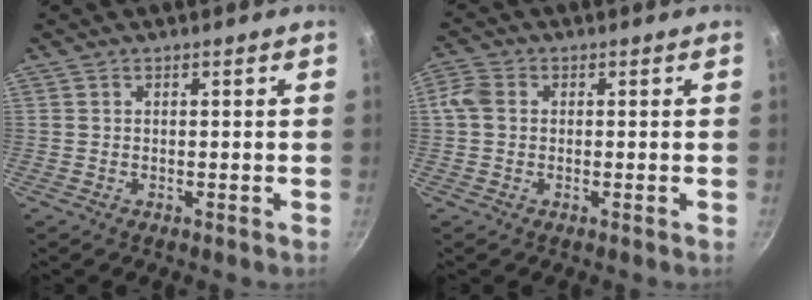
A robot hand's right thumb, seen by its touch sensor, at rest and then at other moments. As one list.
[{"total": 3.8, "force": [0.3, 3.0, 2.4], "torque": [-0.051, 0.009, -0.004]}]